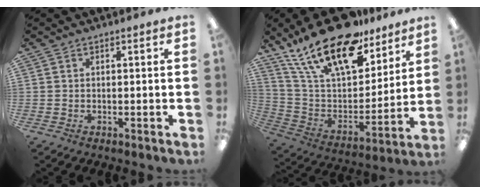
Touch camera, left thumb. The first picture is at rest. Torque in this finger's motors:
{"motor_torque": [2.06, 2.08, 1.40, -1.37, 0.46]}